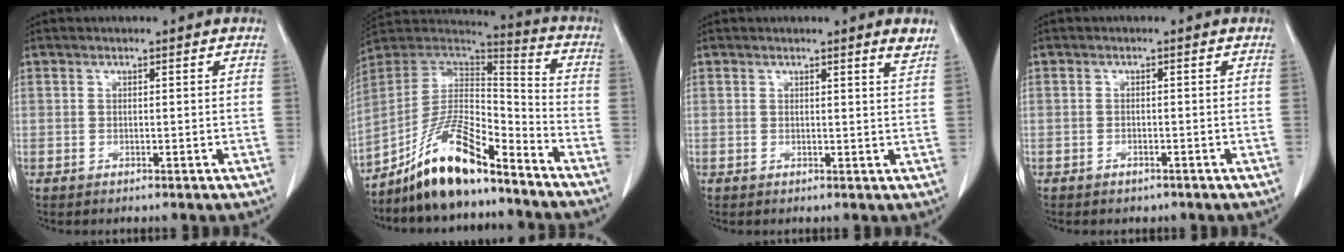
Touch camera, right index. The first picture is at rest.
{"total": 14.6, "force": [-11.0, 3.4, 9.0], "torque": [-0.163, 0.021, -0.197]}
{"total": 1.8, "force": [1.4, -0.4, 1.0], "torque": [-0.021, -0.013, 0.015]}
{"total": 1.3, "force": [-0.9, 0.8, 0.3], "torque": [-0.009, 0.001, -0.009]}